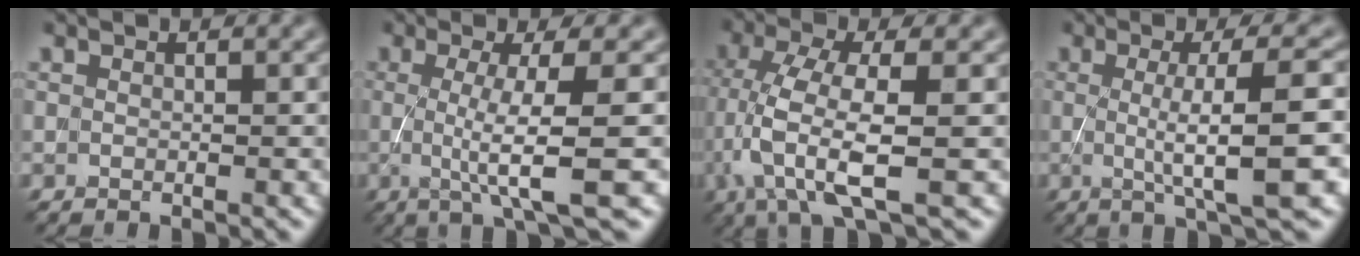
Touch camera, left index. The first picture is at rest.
{"total": 6.2, "force": [-0.3, 1.0, 6.1], "torque": [-0.103, -0.003, -0.004]}
{"total": 6.6, "force": [-1.6, 1.9, 6.2], "torque": [-0.140, -0.001, -0.034]}
{"total": 7.6, "force": [-0.2, 1.5, 7.4], "torque": [-0.107, 0.002, -0.001]}